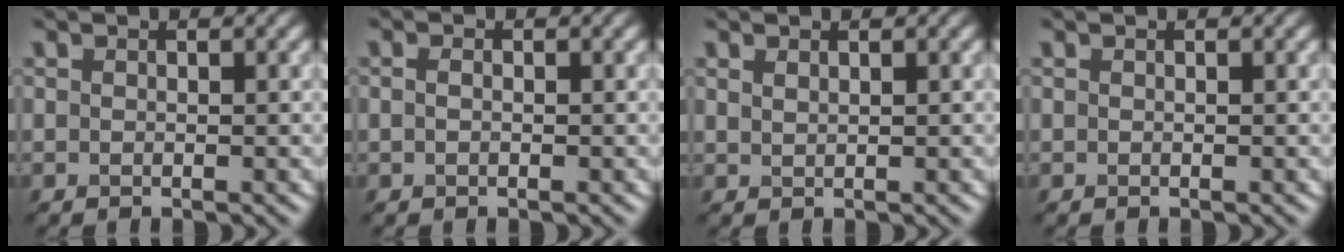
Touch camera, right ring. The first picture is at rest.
{"total": 0.9, "force": [0.1, 0.6, 0.6], "torque": [-0.016, -0.002, -0.002]}
{"total": 0.7, "force": [0.6, 0.2, 0.3], "torque": [-0.009, 0.000, 0.014]}
{"total": 0.0}